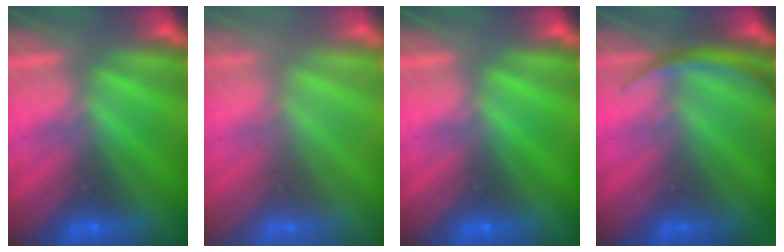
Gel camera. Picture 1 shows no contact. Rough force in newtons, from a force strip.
{"total": 2.4}
{"total": 0.0}
{"total": 2.9}